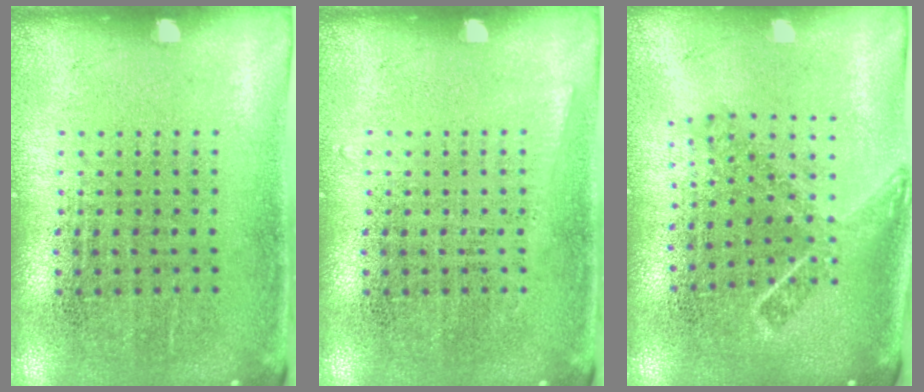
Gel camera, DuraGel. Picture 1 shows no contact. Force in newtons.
{"total": 0.7, "press": 0.7, "slide": 0.0}
{"total": 1.9, "press": 1.4, "slide": 1.3}